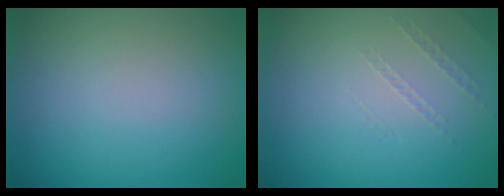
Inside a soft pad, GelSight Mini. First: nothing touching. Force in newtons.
{"total": 0.9, "press": 0.1, "slide": 0.9}